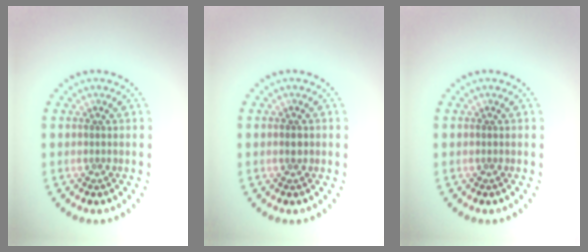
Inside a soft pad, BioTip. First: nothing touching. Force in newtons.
{"total": 0.9, "press": 0.9, "slide": 0.1}
{"total": 0.0}